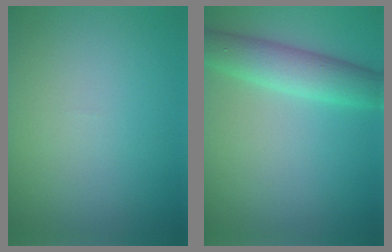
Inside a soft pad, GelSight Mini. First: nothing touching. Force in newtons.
{"total": 4.7, "press": 4.7, "slide": 0.2}